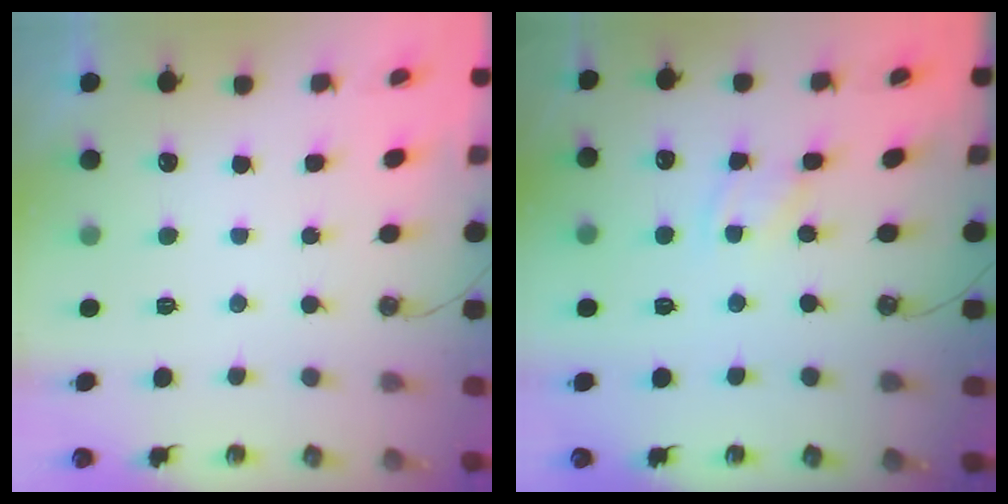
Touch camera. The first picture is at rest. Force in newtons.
{"total": 2.3, "press": 2.3, "slide": 0.4}